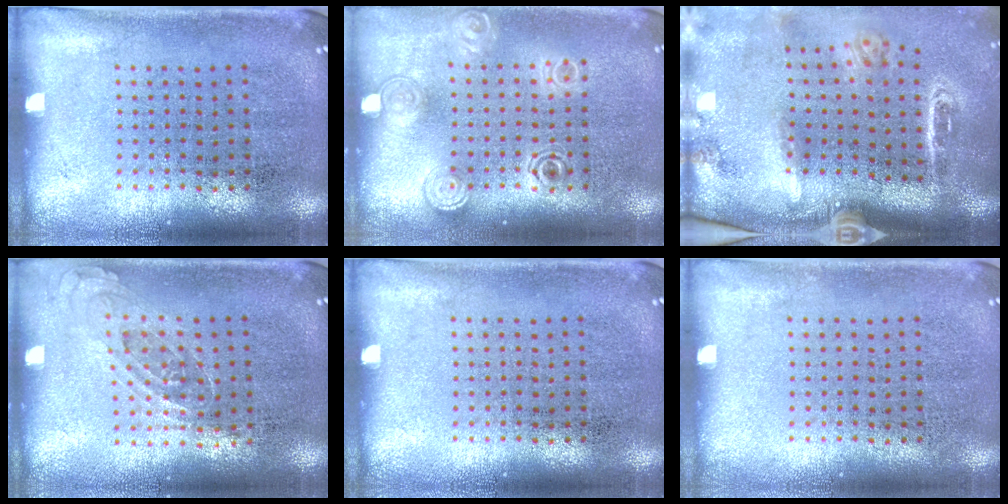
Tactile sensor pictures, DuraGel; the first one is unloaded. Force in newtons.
{"total": 1.5, "press": 1.2, "slide": 0.9}
{"total": 3.2, "press": 2.1, "slide": 2.4}
{"total": 0.7, "press": 0.5, "slide": 0.4}
{"total": 0.0}
{"total": 0.0}